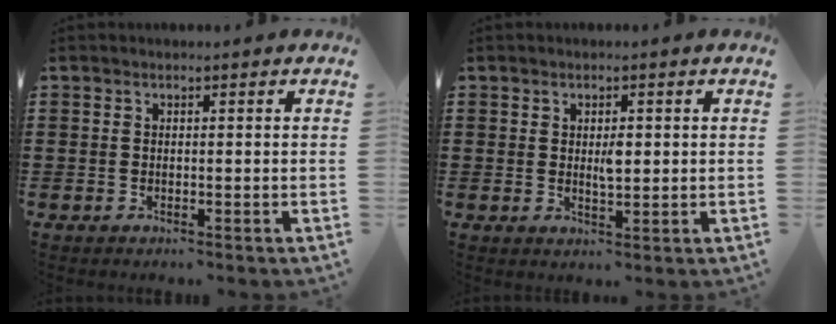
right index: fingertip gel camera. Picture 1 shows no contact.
{"total": 2.6, "force": [0.4, 0.9, 2.4], "torque": [-0.041, -0.001, 0.004]}